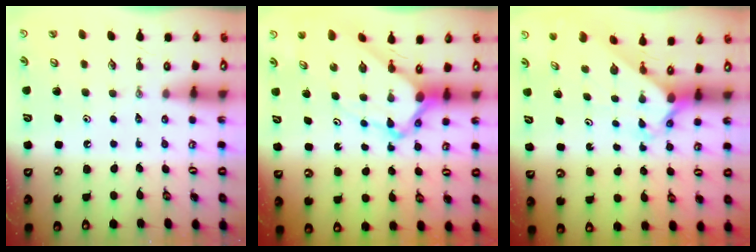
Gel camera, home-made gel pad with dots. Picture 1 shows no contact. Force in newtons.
{"total": 6.6, "press": 6.6, "slide": 0.6}
{"total": 2.4, "press": 2.4, "slide": 0.2}